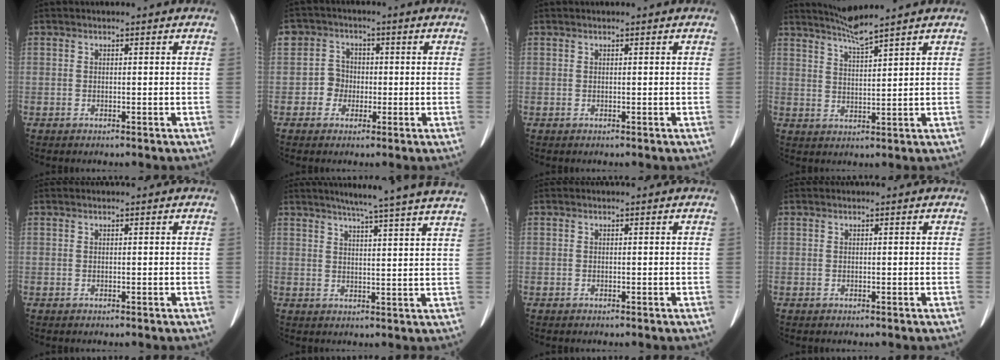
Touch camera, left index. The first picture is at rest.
{"total": 3.9, "force": [-0.8, 3.8, 0.6], "torque": [-0.014, 0.012, -0.013]}
{"total": 0.0}
{"total": 4.8, "force": [4.3, -1.4, 1.6], "torque": [-0.038, -0.007, 0.084]}
{"total": 0.0}
{"total": 17.0, "force": [14.7, -1.4, 8.4], "torque": [-0.122, -0.018, 0.174]}
{"total": 0.0}
{"total": 0.0}